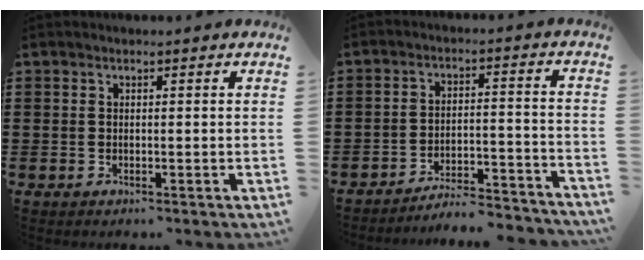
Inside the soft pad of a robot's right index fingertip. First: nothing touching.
{"total": 5.8, "force": [-5.6, 0.0, 1.4], "torque": [-0.023, 0.003, -0.111]}